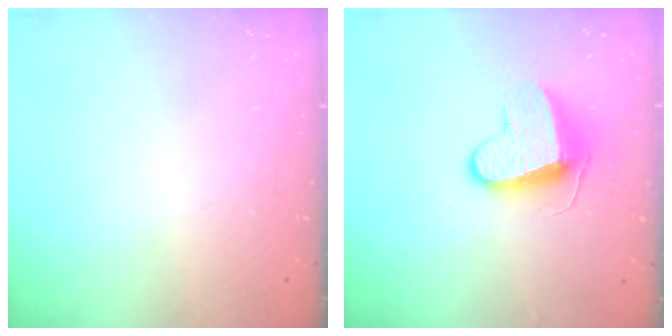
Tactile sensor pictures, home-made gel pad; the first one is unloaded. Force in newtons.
{"total": 9.3, "press": 9.3, "slide": 0.5}